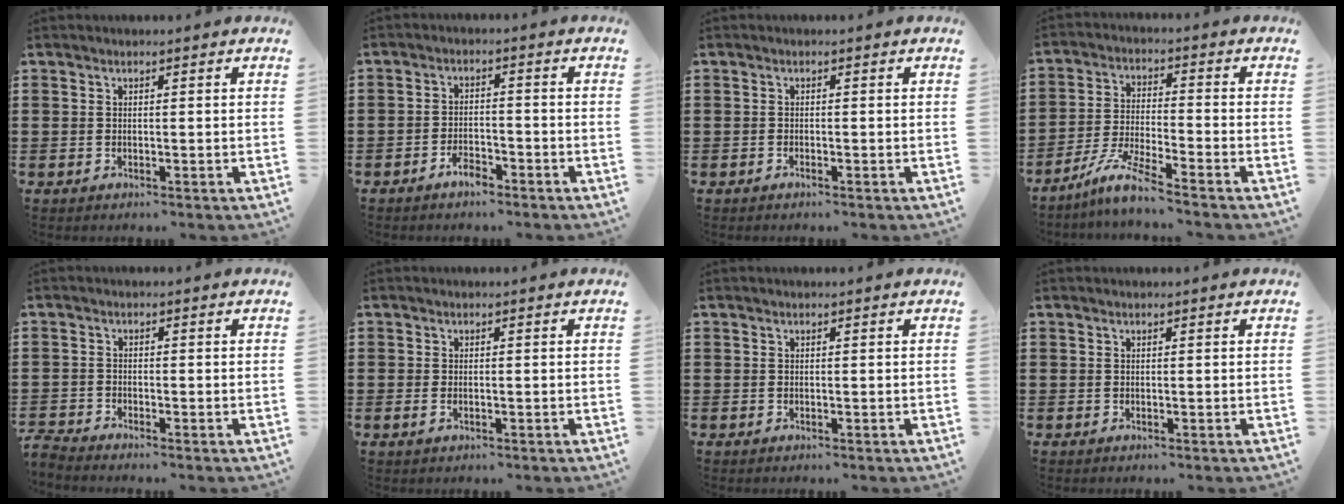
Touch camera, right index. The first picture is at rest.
{"total": 3.0, "force": [-2.5, 1.0, 1.4], "torque": [-0.026, 0.008, -0.048]}
{"total": 0.6, "force": [-0.5, 0.1, 0.3], "torque": [-0.008, -0.003, -0.009]}
{"total": 6.5, "force": [-5.5, -0.3, 3.4], "torque": [-0.091, -0.018, -0.113]}
{"total": 1.8, "force": [-1.8, 0.0, 0.0], "torque": [-0.006, 0.000, -0.039]}
{"total": 1.5, "force": [1.0, -1.1, -0.3], "torque": [0.011, -0.006, 0.020]}
{"total": 0.0}
{"total": 0.0}